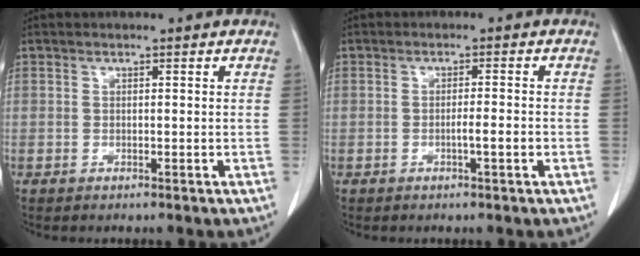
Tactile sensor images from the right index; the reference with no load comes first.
{"total": 2.2, "force": [-0.8, 0.0, 2.1], "torque": [-0.034, 0.000, -0.013]}